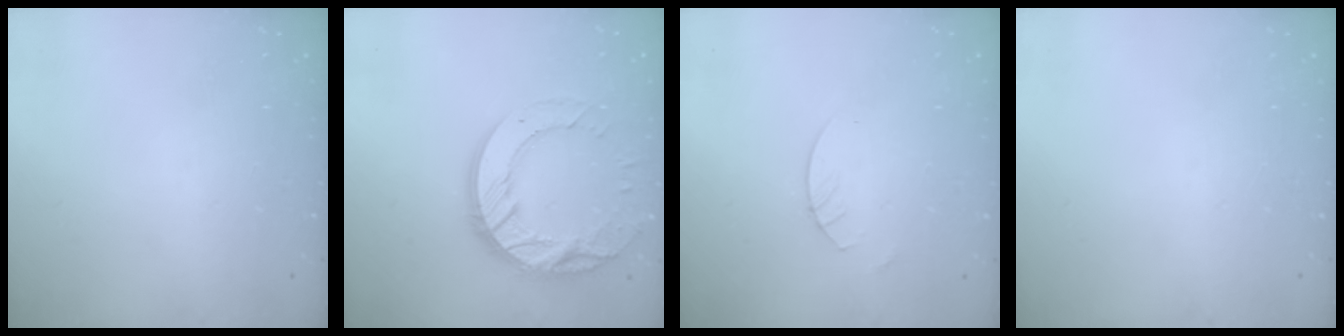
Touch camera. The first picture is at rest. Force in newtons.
{"total": 18.4, "press": 18.3, "slide": 1.9}
{"total": 2.4, "press": 2.4, "slide": 0.1}
{"total": 0.0}